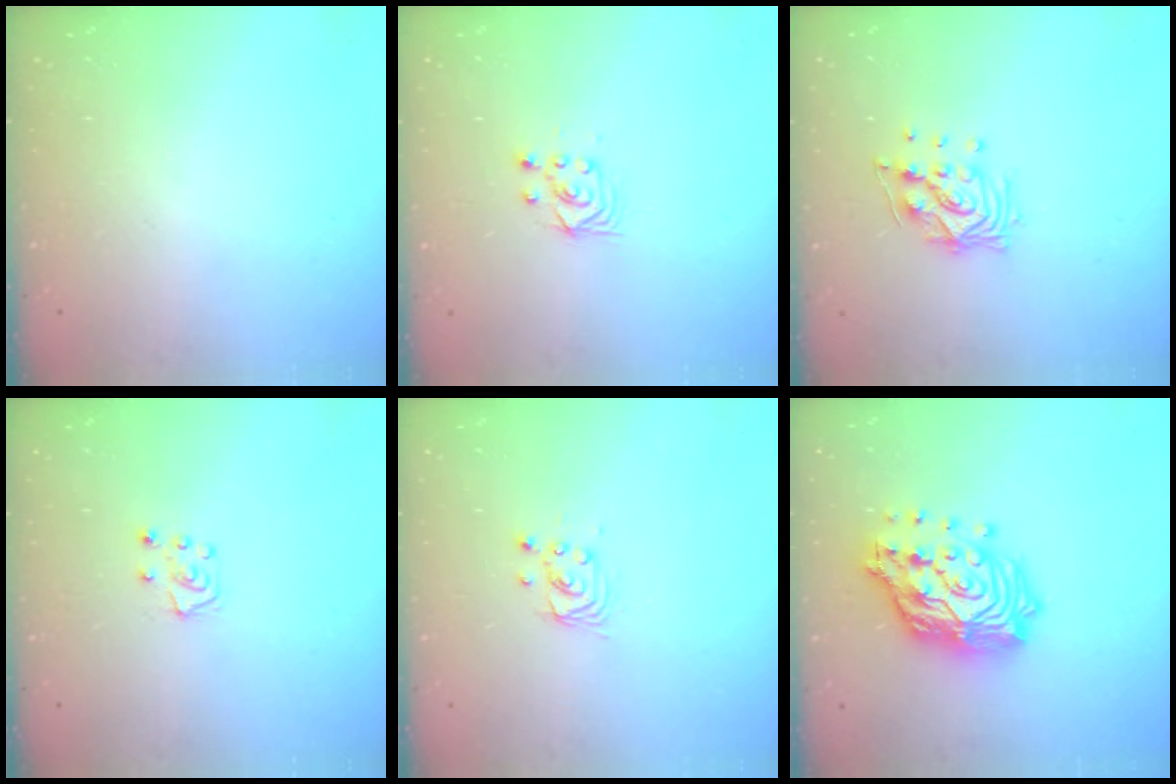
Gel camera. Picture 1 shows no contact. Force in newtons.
{"total": 3.5, "press": 3.2, "slide": 1.3}
{"total": 10.2, "press": 10.2, "slide": 1.2}
{"total": 6.4, "press": 6.3, "slide": 0.5}
{"total": 2.8, "press": 2.8, "slide": 0.2}
{"total": 19.3, "press": 19.2, "slide": 2.1}